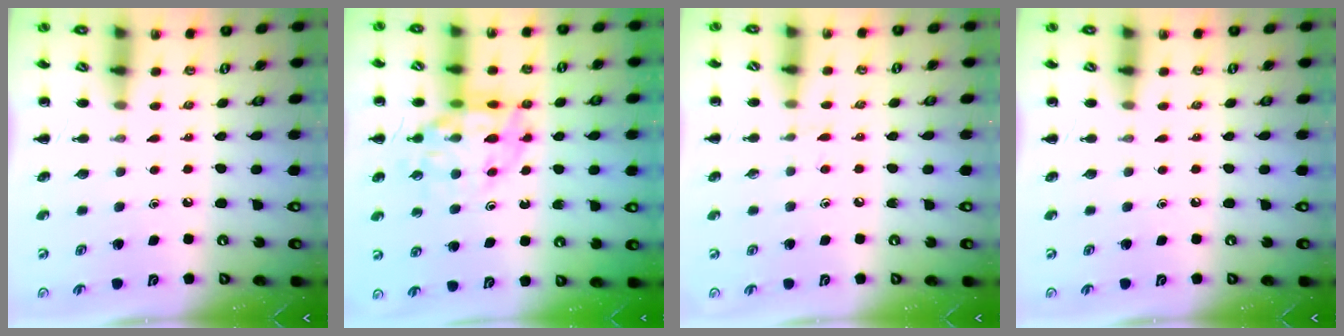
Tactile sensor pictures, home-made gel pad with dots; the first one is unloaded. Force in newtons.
{"total": 14.4, "press": 14.2, "slide": 2.6}
{"total": 5.3, "press": 4.8, "slide": 2.1}
{"total": 0.0}